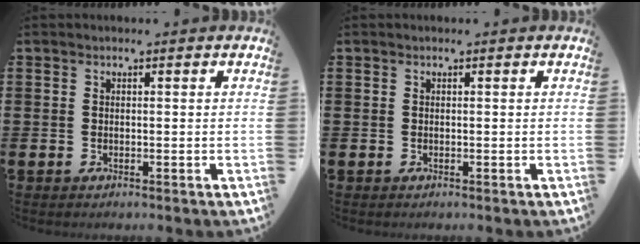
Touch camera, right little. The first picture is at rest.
{"total": 0.0}